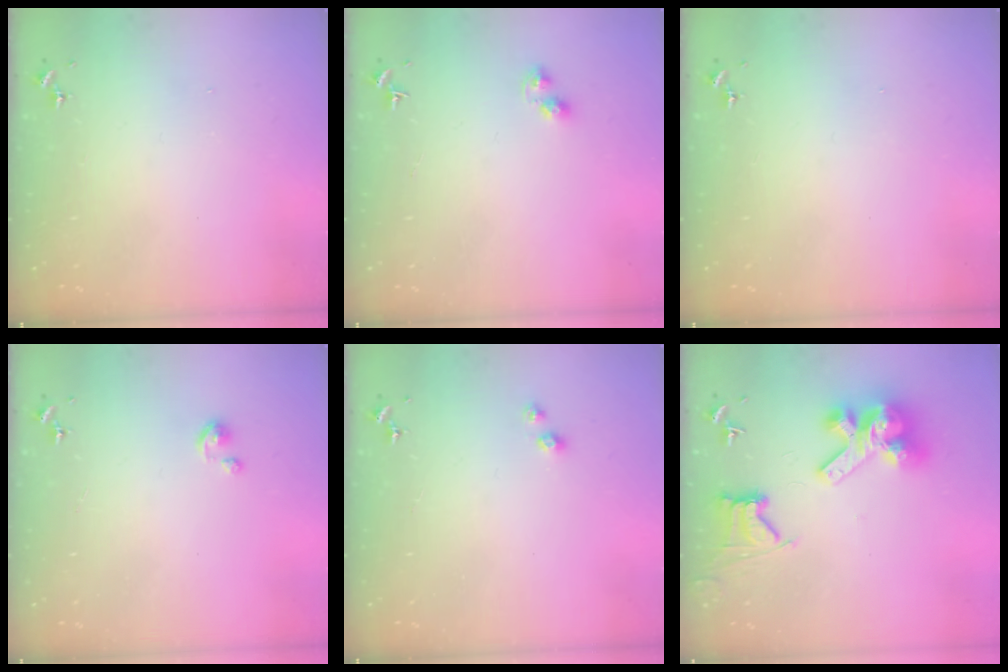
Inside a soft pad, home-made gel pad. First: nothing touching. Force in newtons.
{"total": 3.5, "press": 3.4, "slide": 0.5}
{"total": 0.0}
{"total": 2.4, "press": 2.4, "slide": 0.3}
{"total": 3.9, "press": 3.9, "slide": 0.6}
{"total": 14.3, "press": 14.3, "slide": 1.6}